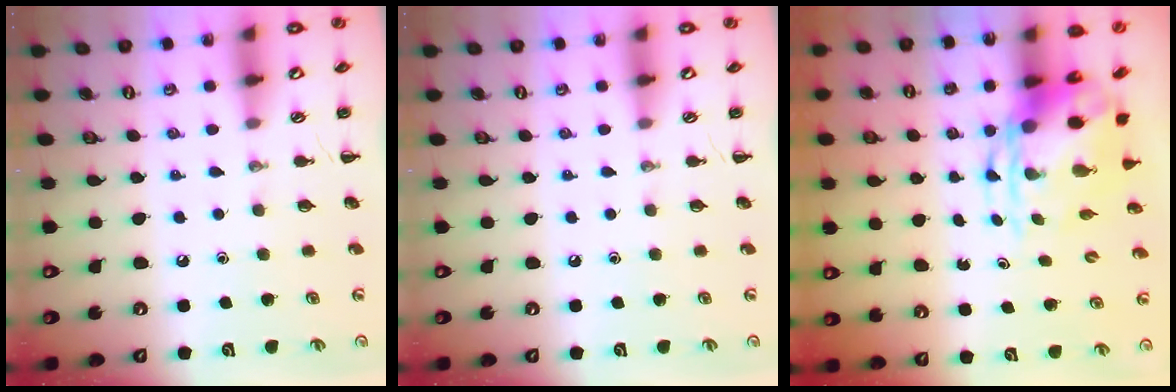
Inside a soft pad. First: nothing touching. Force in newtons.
{"total": 0.0}
{"total": 6.3, "press": 6.0, "slide": 1.8}